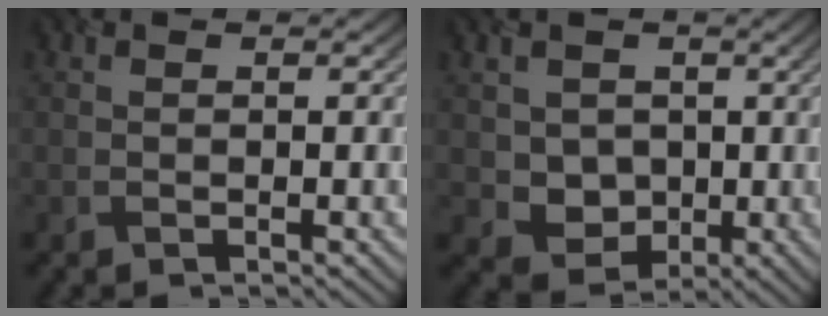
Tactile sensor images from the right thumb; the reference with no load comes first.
{"total": 3.6, "force": [0.4, 3.6, 0.4], "torque": [-0.030, -0.013, 0.007]}